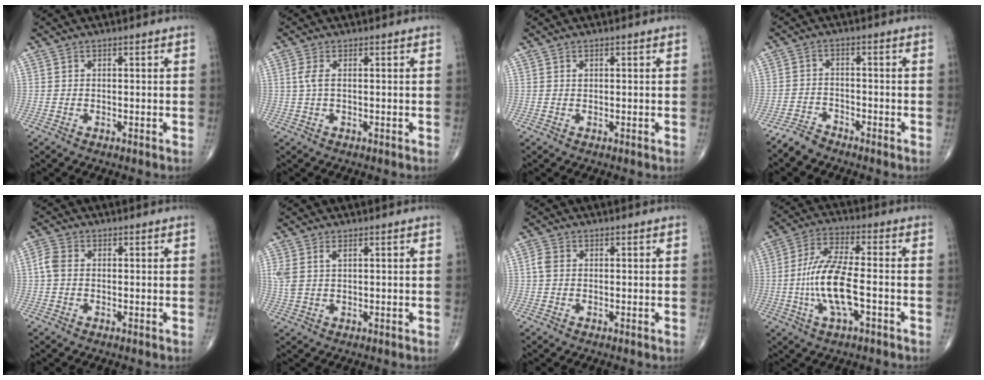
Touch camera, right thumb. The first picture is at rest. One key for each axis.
{"total": 2.3, "fx": 0.4, "fy": 0.8, "fz": 2.1, "tx": -0.058, "ty": 0.006, "tz": 0.009}
{"total": 0.5, "fx": 0.2, "fy": 0.3, "fz": 0.3, "tx": -0.003, "ty": 0.001, "tz": 0.004}
{"total": 3.3, "fx": -3.1, "fy": 1.0, "fz": 0.4, "tx": -0.009, "ty": 0.005, "tz": -0.063}
{"total": 2.9, "fx": 0.0, "fy": 2.1, "fz": 2.0, "tx": -0.047, "ty": 0.008, "tz": -0.006}
{"total": 3.6, "fx": 1.4, "fy": 1.7, "fz": 2.8, "tx": -0.075, "ty": 0.007, "tz": 0.036}
{"total": 2.0, "fx": 0.1, "fy": 1.5, "fz": 1.4, "tx": -0.032, "ty": 0.006, "tz": 0.001}
{"total": 12.5, "fx": -2.7, "fy": 4.2, "fz": 11.4, "tx": -0.238, "ty": 0.020, "tz": -0.051}